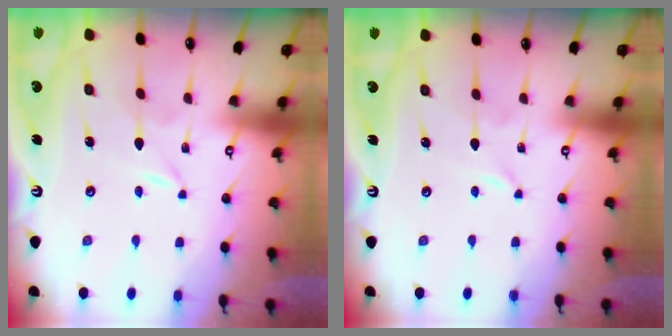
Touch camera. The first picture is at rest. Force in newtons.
{"total": 0.0}